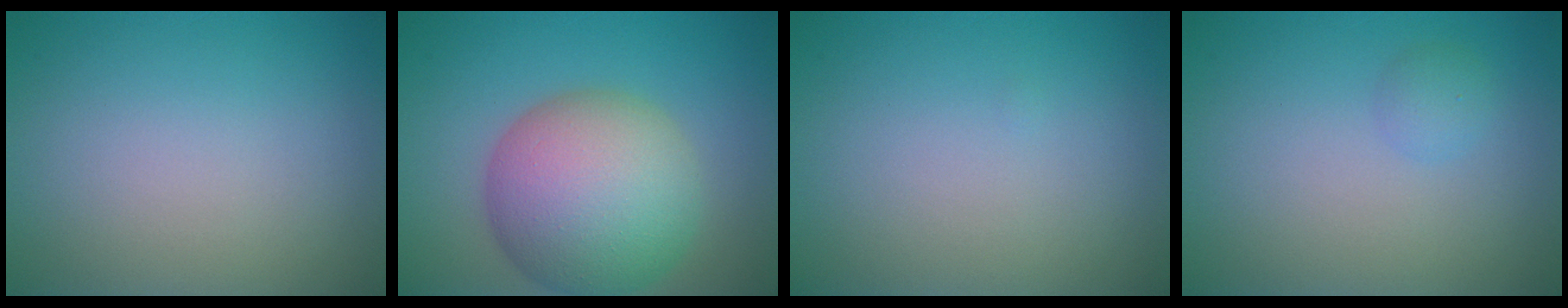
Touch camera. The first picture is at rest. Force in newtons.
{"total": 10.7, "press": 10.7, "slide": 0.3}
{"total": 0.0}
{"total": 1.1, "press": 1.1, "slide": 0.1}